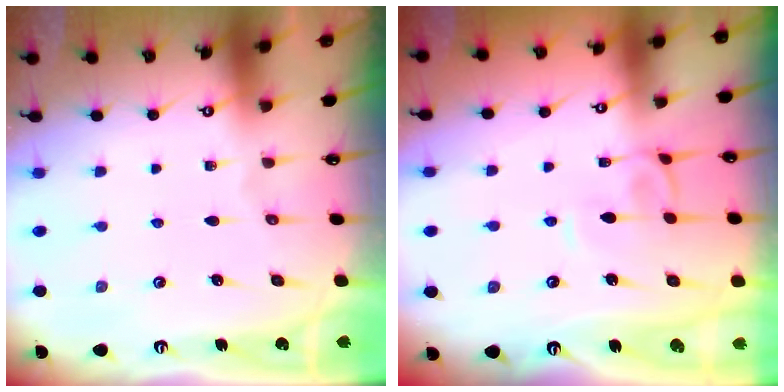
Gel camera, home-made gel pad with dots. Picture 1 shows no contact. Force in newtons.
{"total": 2.9, "press": 2.9, "slide": 0.2}